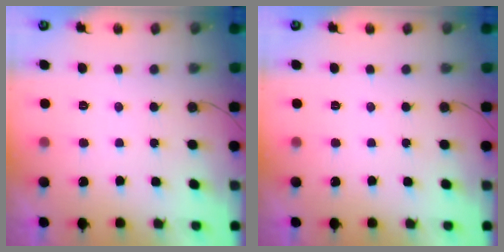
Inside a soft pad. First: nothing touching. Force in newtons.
{"total": 0.0}